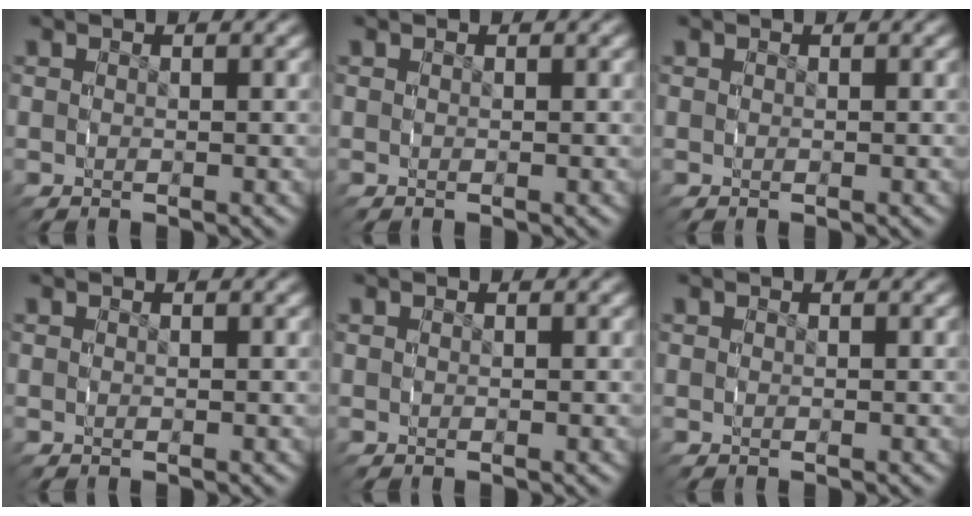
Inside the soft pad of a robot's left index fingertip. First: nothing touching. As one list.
[{"total": 0.0}, {"total": 0.0}, {"total": 0.0}, {"total": 0.0}, {"total": 0.0}]